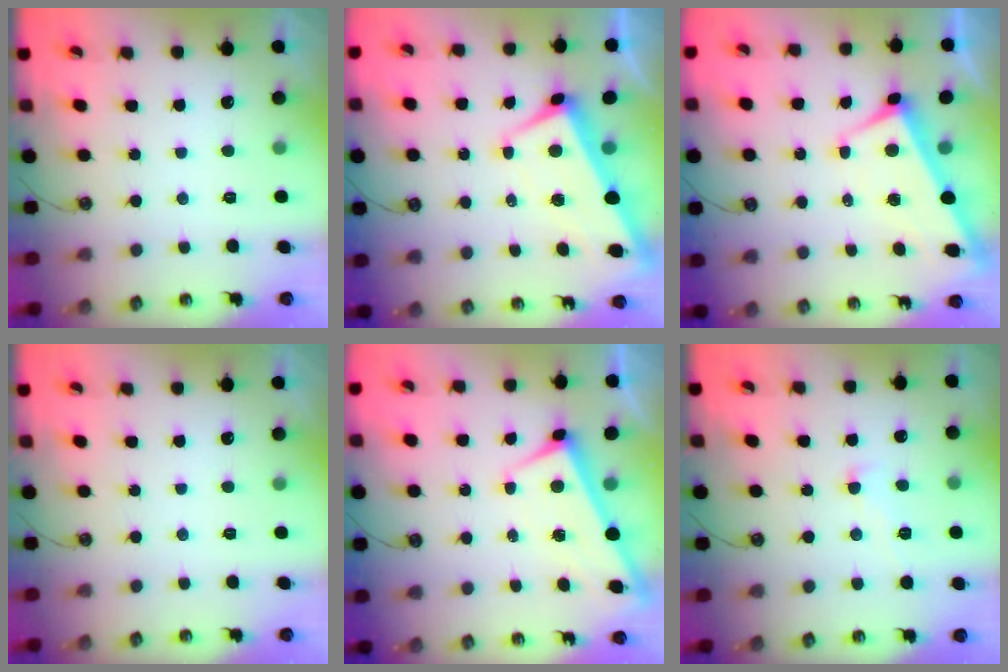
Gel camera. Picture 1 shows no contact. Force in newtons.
{"total": 1.1, "press": 0.2, "slide": 1.1}
{"total": 2.7, "press": 2.5, "slide": 0.9}
{"total": 0.0}
{"total": 1.0, "press": 1.0, "slide": 0.0}
{"total": 1.3, "press": 1.3, "slide": 0.2}